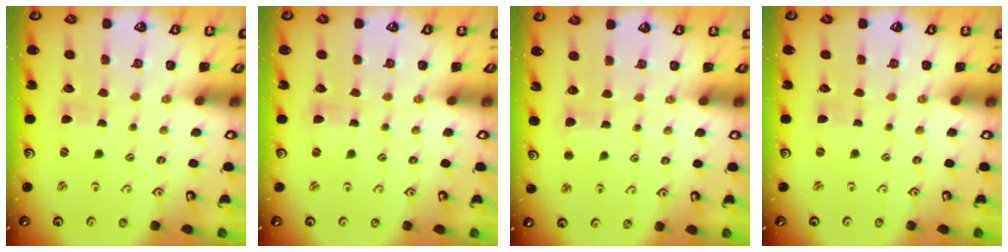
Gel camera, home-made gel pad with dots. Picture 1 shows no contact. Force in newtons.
{"total": 0.0}
{"total": 3.8, "press": 3.8, "slide": 0.4}
{"total": 0.0}